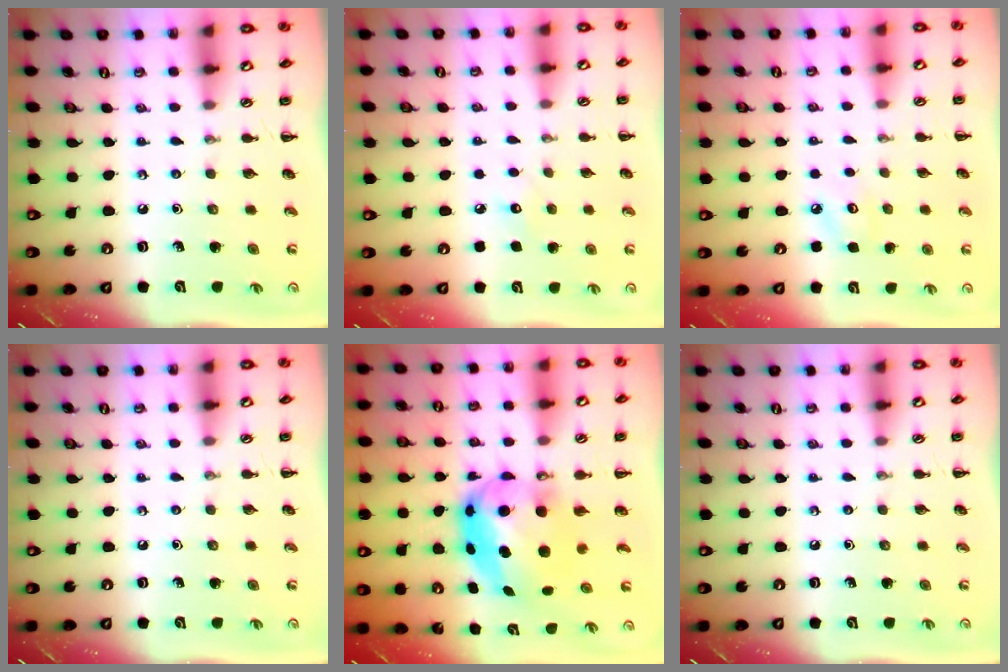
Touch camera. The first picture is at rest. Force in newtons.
{"total": 4.9, "press": 4.8, "slide": 1.1}
{"total": 4.4, "press": 4.2, "slide": 1.1}
{"total": 0.0}
{"total": 9.2, "press": 8.8, "slide": 2.5}
{"total": 0.0}